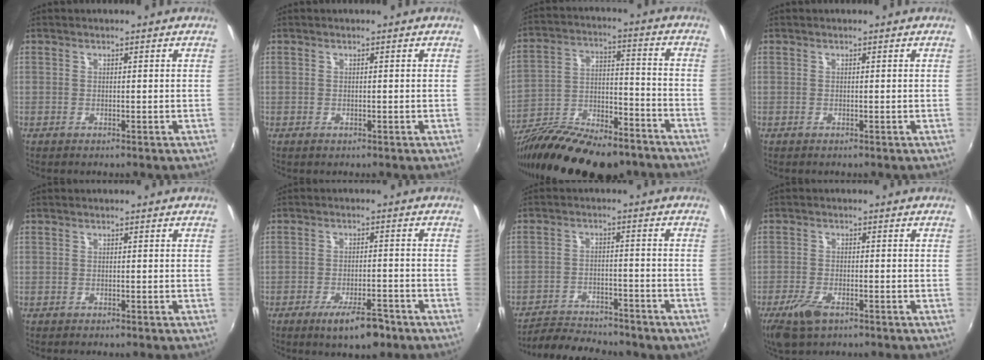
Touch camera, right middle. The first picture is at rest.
{"total": 0.0}
{"total": 23.9, "force": [-18.2, 8.4, 13.0], "torque": [-0.237, -0.013, -0.283]}
{"total": 0.0}
{"total": 0.7, "force": [-0.6, 0.3, 0.2], "torque": [-0.006, -0.002, -0.011]}
{"total": 7.3, "force": [-4.9, 2.1, 5.0], "torque": [-0.098, -0.009, -0.074]}
{"total": 13.0, "force": [-11.2, 4.0, 5.1], "torque": [-0.121, -0.013, -0.163]}
{"total": 6.2, "force": [-3.9, 2.7, 3.9], "torque": [-0.104, -0.016, -0.074]}